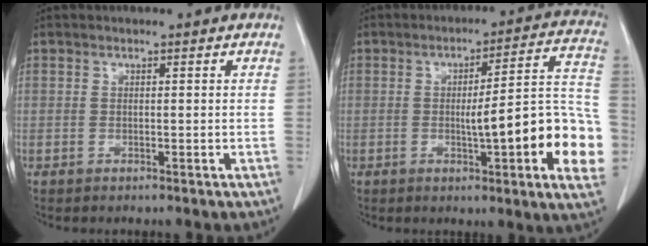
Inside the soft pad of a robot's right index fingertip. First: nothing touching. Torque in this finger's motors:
{"motor_torque": [1.34, -0.45, 0.73, 0.13]}